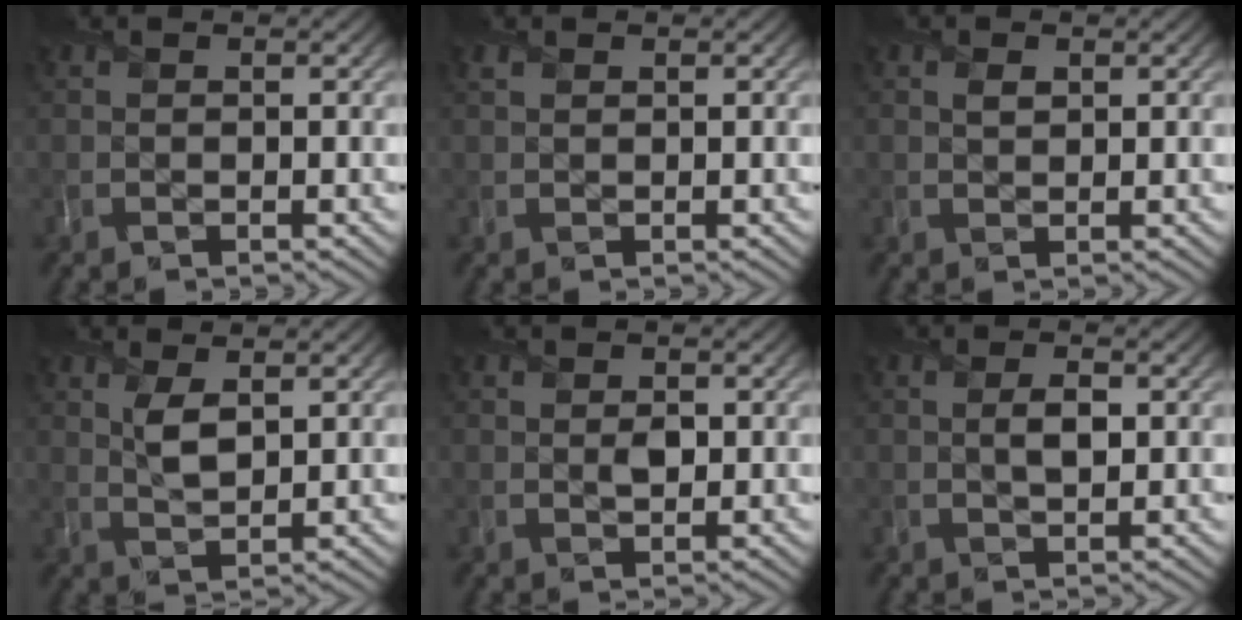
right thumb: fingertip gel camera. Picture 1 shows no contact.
{"total": 0.6, "force": [0.5, 0.3, 0.1], "torque": [-0.008, 0.000, 0.012]}
{"total": 0.9, "force": [0.5, 0.6, 0.4], "torque": [-0.010, -0.003, 0.011]}
{"total": 3.3, "force": [1.4, 1.4, 2.6], "torque": [-0.057, -0.003, 0.031]}
{"total": 1.2, "force": [0.1, 0.9, 0.8], "torque": [-0.013, -0.004, 0.004]}
{"total": 2.0, "force": [0.2, 0.9, 1.8], "torque": [-0.036, 0.000, 0.004]}